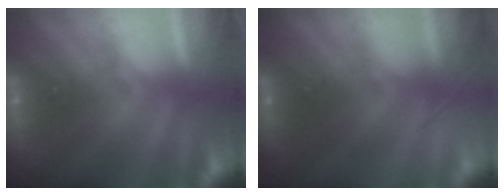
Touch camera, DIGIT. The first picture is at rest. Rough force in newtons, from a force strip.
{"total": 1.4}